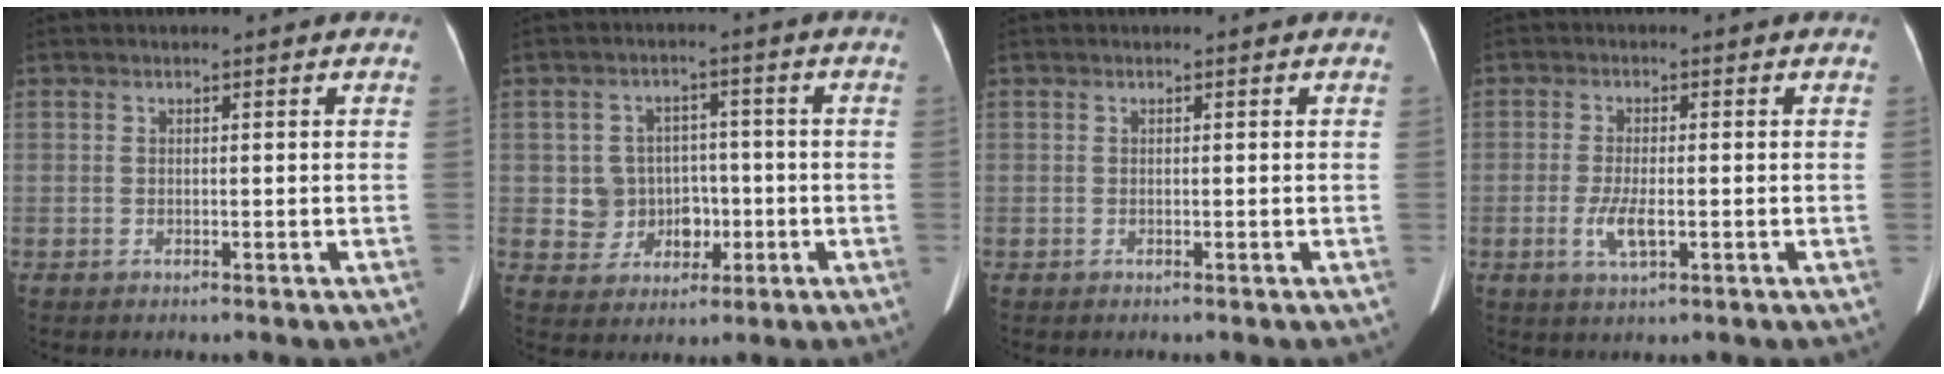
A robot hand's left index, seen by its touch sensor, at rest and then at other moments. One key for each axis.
{"total": 6.2, "fx": -0.8, "fy": 6.0, "fz": 1.3, "tx": -0.020, "ty": 0.019, "tz": -0.005}
{"total": 0.0}
{"total": 4.0, "fx": -1.1, "fy": 1.1, "fz": 3.7, "tx": -0.083, "ty": -0.006, "tz": -0.017}